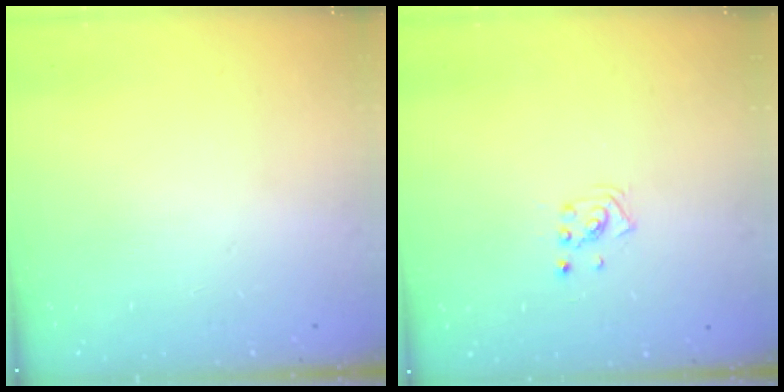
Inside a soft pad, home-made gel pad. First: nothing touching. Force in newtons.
{"total": 1.9, "press": 1.9, "slide": 0.1}